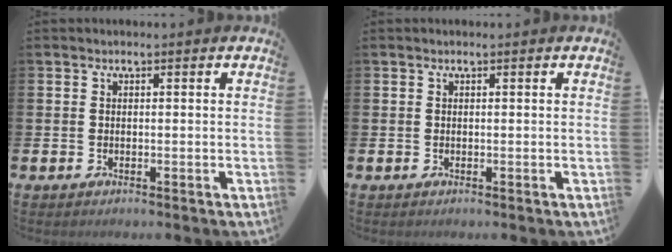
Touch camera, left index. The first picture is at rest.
{"total": 0.0}